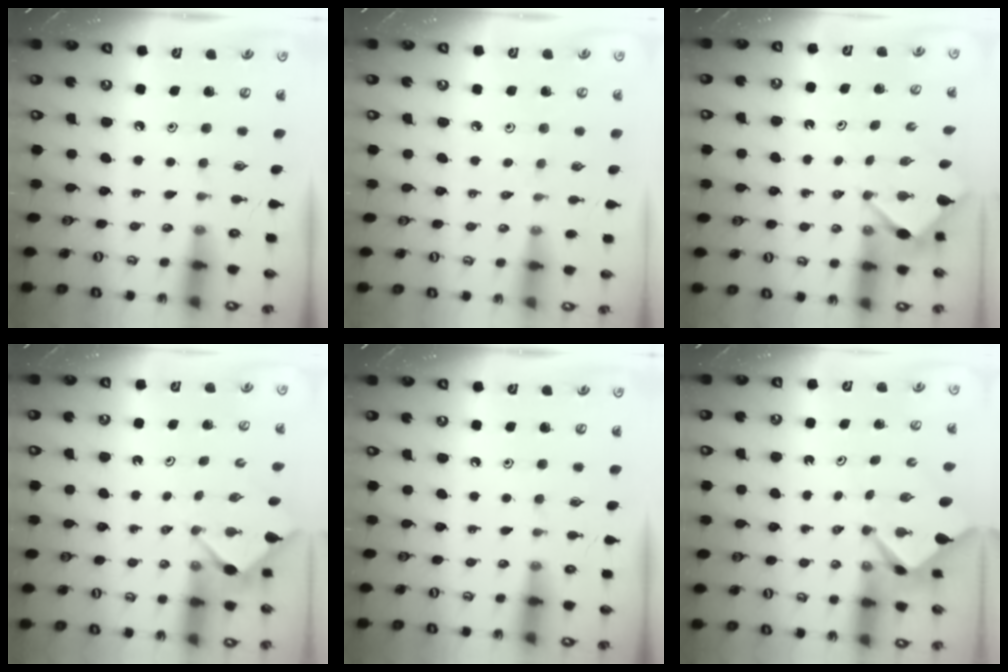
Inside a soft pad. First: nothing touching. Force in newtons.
{"total": 1.9, "press": 1.8, "slide": 0.5}
{"total": 3.5, "press": 3.5, "slide": 0.3}
{"total": 2.8, "press": 2.7, "slide": 0.3}
{"total": 0.0}
{"total": 2.2, "press": 2.2, "slide": 0.2}